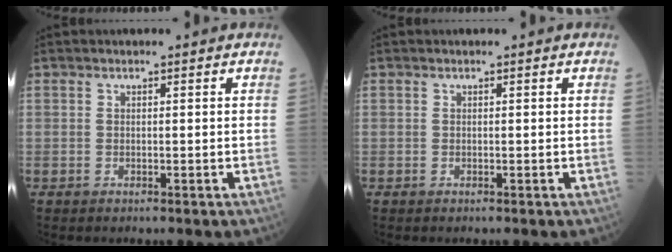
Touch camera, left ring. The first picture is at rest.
{"total": 0.0}